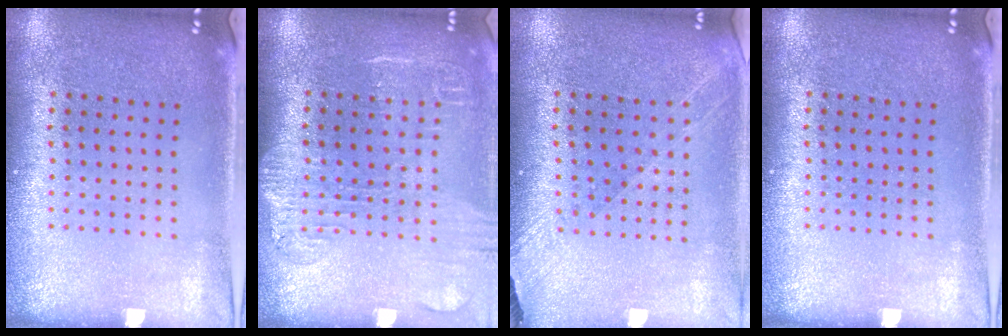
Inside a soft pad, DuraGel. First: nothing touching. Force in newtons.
{"total": 1.9, "press": 1.6, "slide": 1.0}
{"total": 1.3, "press": 1.2, "slide": 0.5}
{"total": 0.0}